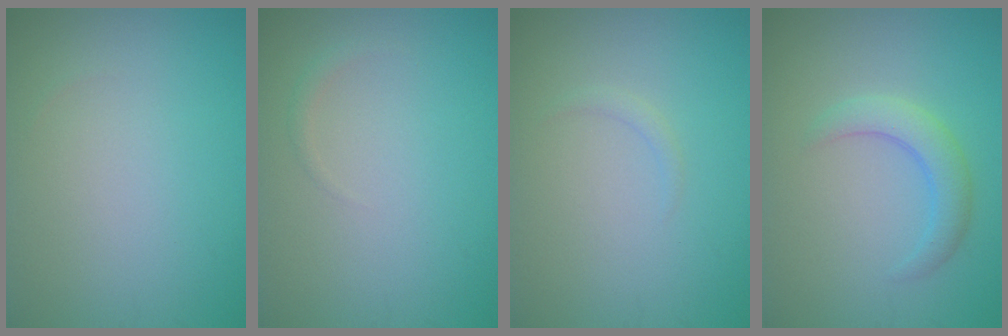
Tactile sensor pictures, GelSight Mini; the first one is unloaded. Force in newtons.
{"total": 0.7, "press": 0.7, "slide": 0.0}
{"total": 0.7, "press": 0.7, "slide": 0.1}
{"total": 2.7, "press": 2.7, "slide": 0.2}